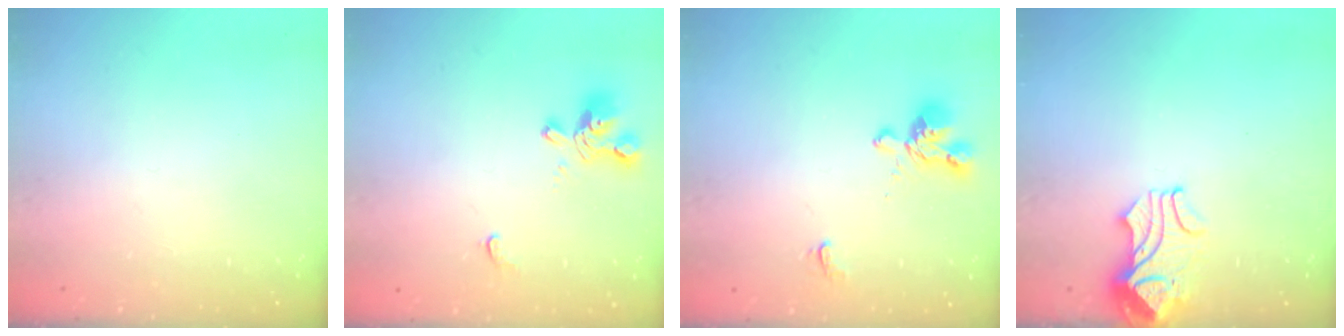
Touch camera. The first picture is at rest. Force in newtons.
{"total": 3.2, "press": 2.9, "slide": 1.3}
{"total": 1.2, "press": 0.4, "slide": 1.1}
{"total": 2.5, "press": 2.4, "slide": 0.6}